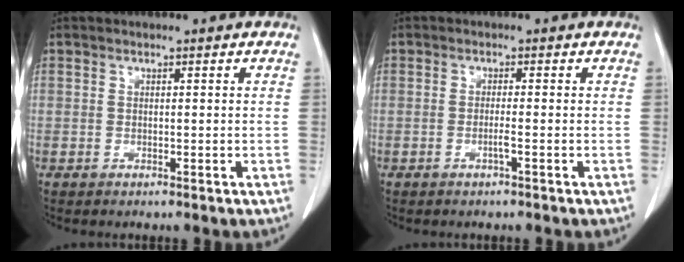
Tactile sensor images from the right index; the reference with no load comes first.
{"total": 1.2, "force": [-0.6, -0.3, 1.0], "torque": [-0.019, 0.000, -0.011]}